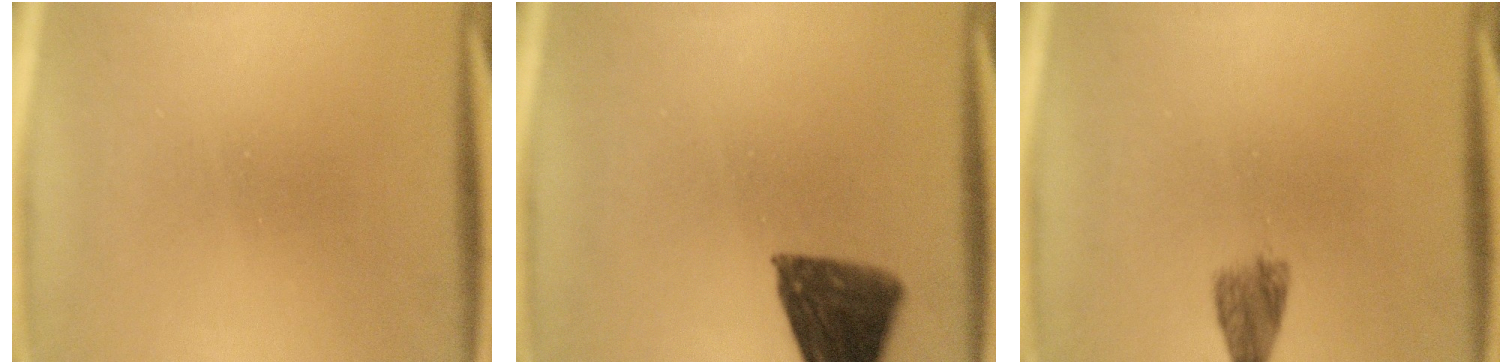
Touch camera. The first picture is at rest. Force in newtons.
{"total": 10.7}
{"total": 2.1}